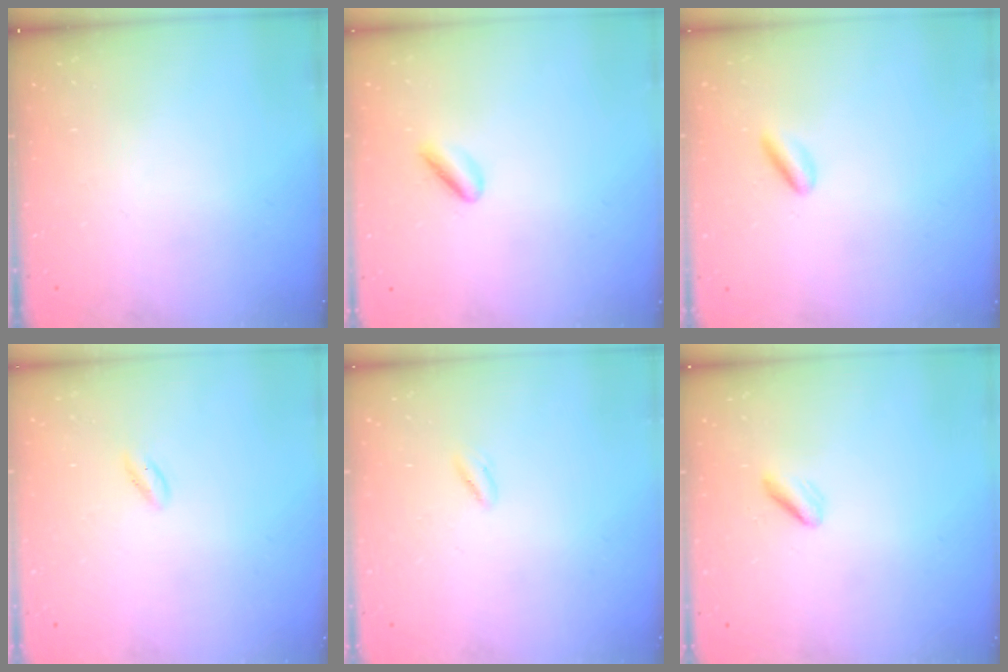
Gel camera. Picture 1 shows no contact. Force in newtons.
{"total": 2.9, "press": 2.6, "slide": 1.2}
{"total": 2.0, "press": 2.0, "slide": 0.3}
{"total": 0.5, "press": 0.0, "slide": 0.5}
{"total": 1.1, "press": 0.8, "slide": 0.6}
{"total": 2.0, "press": 2.0, "slide": 0.6}